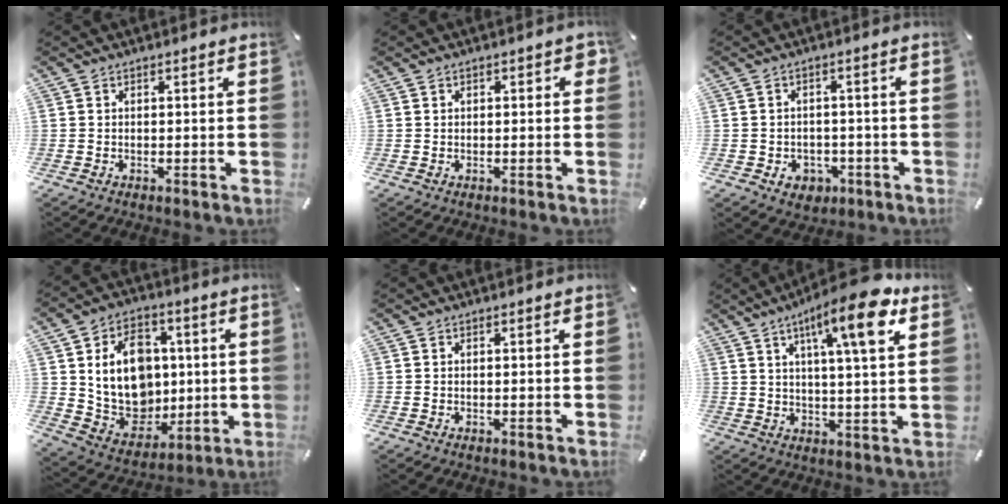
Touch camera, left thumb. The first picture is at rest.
{"total": 1.5, "force": [0.2, 1.1, 1.0], "torque": [-0.003, 0.001, -0.001]}
{"total": 4.5, "force": [-1.5, 3.9, 1.7], "torque": [-0.013, 0.003, -0.027]}
{"total": 16.8, "force": [2.2, 14.0, 9.0], "torque": [-0.154, -0.005, 0.053]}
{"total": 0.0}
{"total": 15.3, "force": [8.0, 3.3, 12.6], "torque": [-0.198, -0.025, 0.121]}